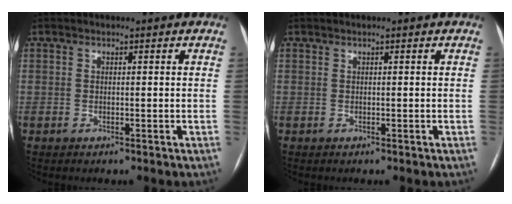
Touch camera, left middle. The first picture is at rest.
{"total": 0.0}